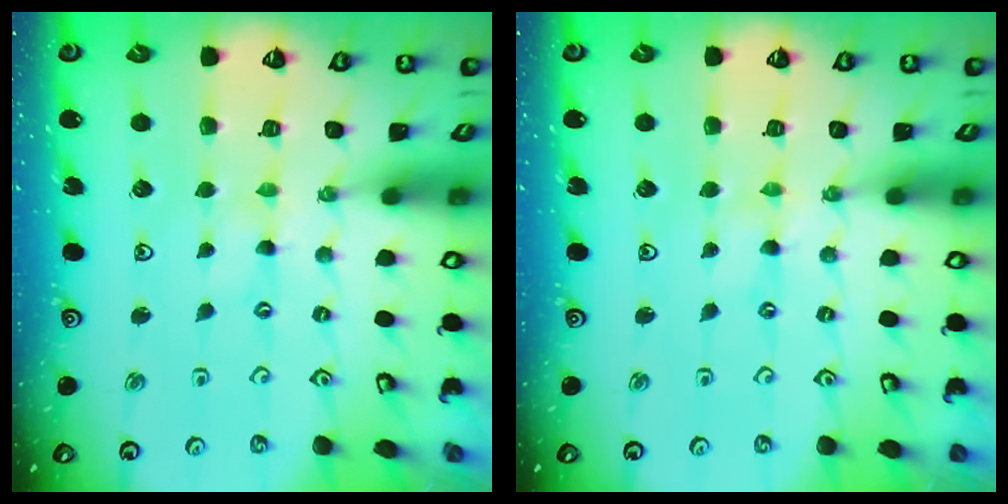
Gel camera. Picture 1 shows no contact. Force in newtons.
{"total": 0.0}